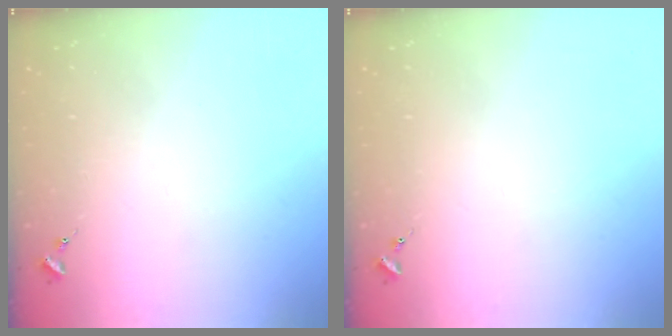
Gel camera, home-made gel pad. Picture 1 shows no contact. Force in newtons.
{"total": 0.0}